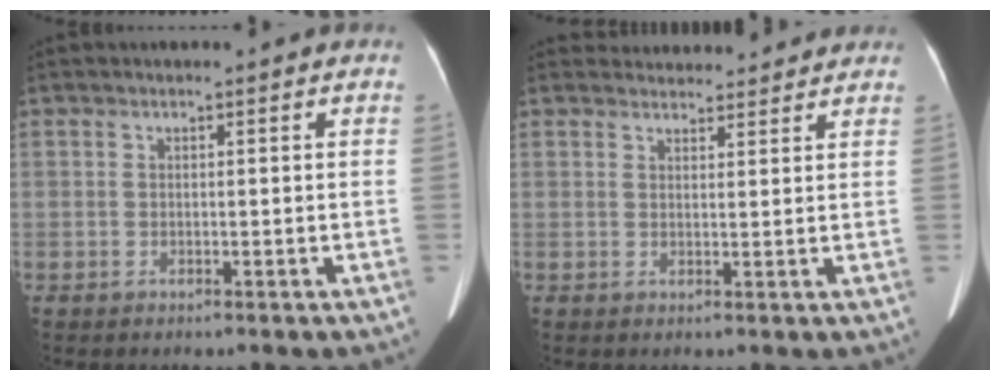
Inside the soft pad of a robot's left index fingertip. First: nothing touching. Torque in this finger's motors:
{"motor_torque": [0.66, -0.99, -0.03, -0.04]}